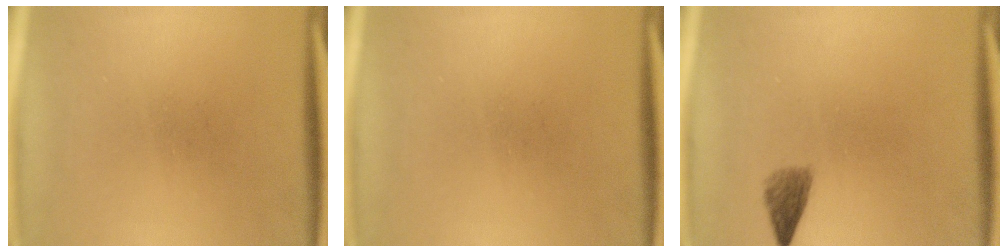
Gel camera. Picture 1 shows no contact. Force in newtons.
{"total": 0.0}
{"total": 2.2}